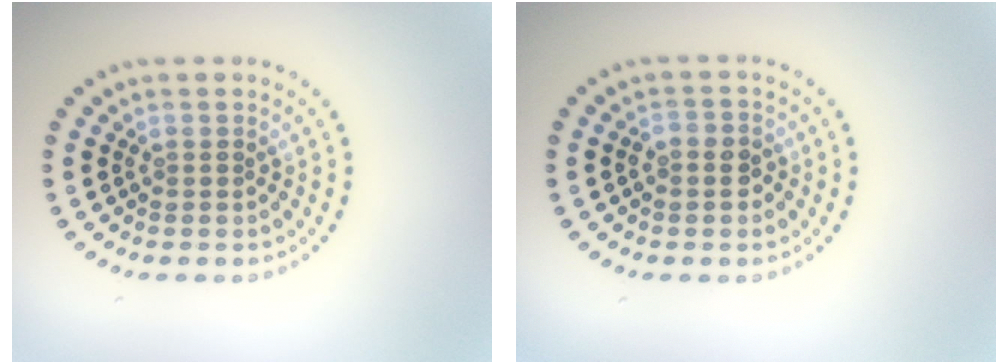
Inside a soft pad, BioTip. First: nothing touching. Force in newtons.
{"total": 1.8, "press": 1.7, "slide": 0.5}